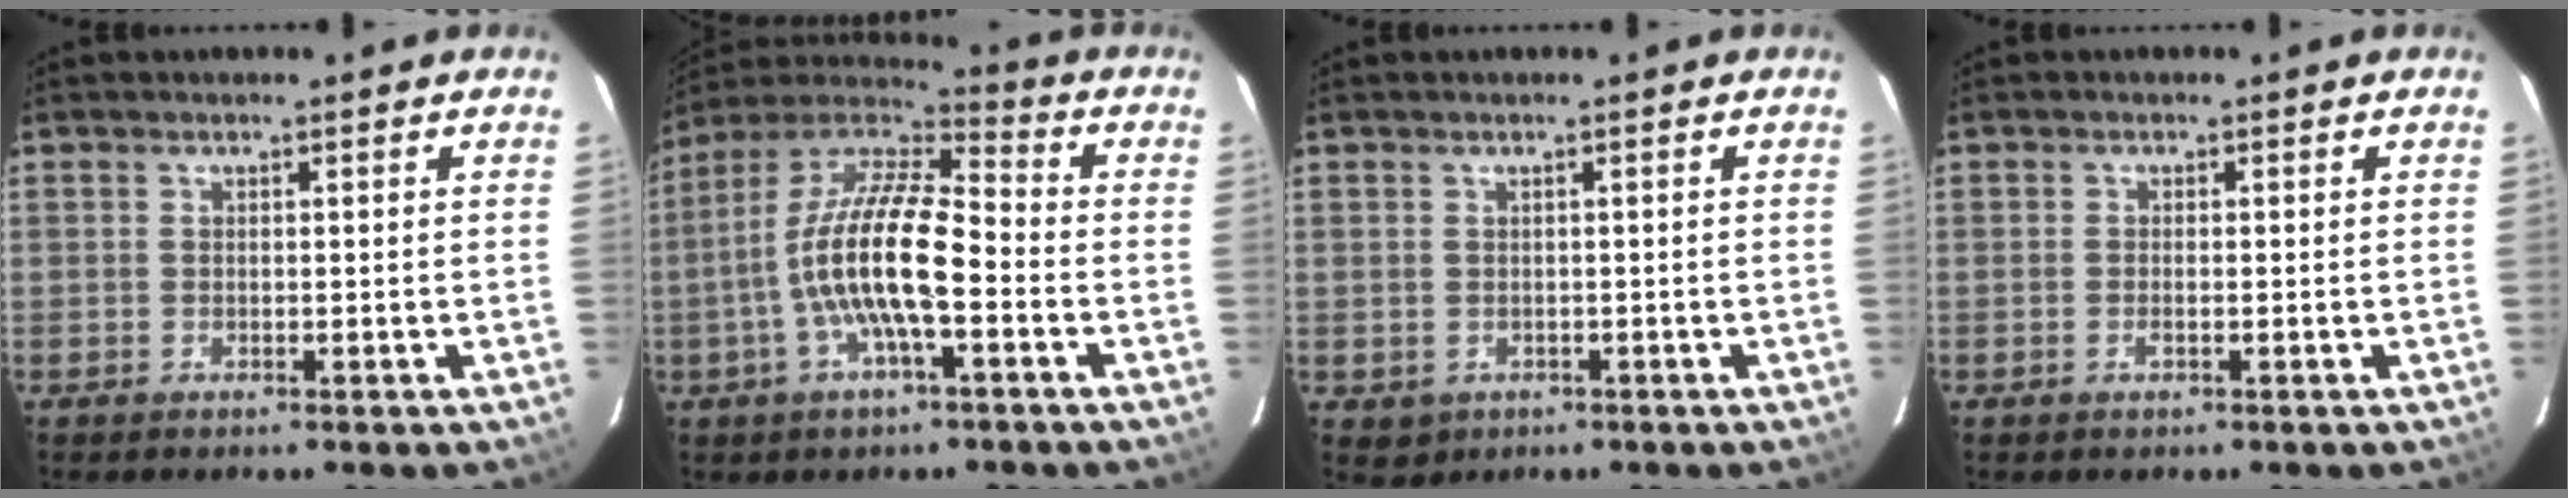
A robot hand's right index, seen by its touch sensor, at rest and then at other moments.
{"total": 15.7, "force": [-3.9, 4.2, 14.6], "torque": [-0.278, 0.001, -0.080]}
{"total": 2.4, "force": [-0.3, 2.3, 0.7], "torque": [-0.012, -0.002, 0.006]}
{"total": 1.0, "force": [-0.4, 0.3, 0.9], "torque": [-0.020, 0.001, -0.007]}